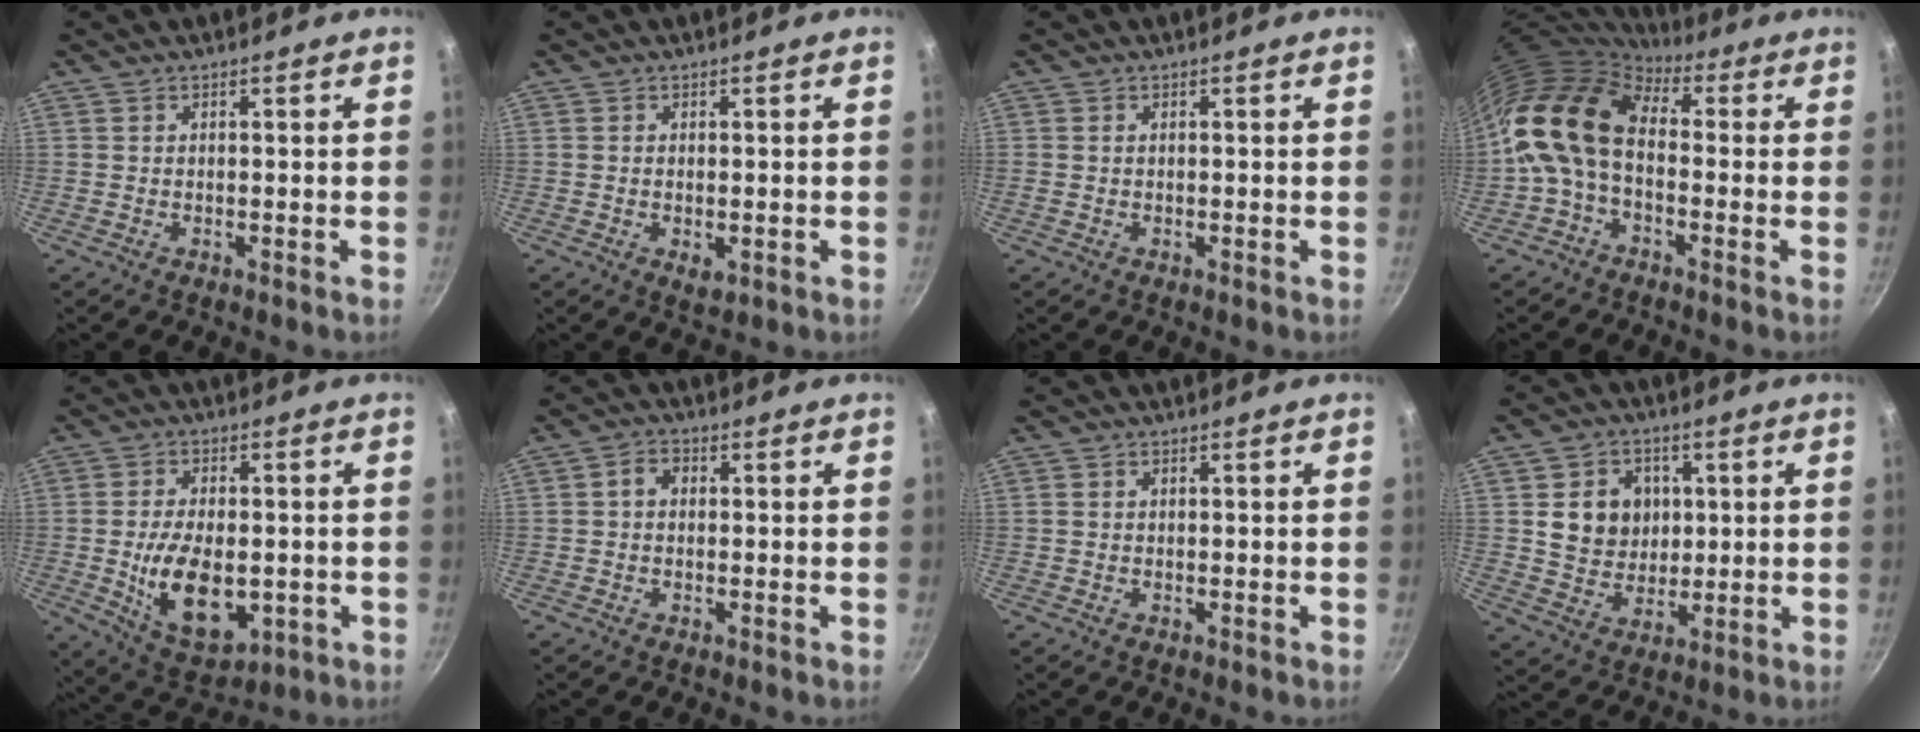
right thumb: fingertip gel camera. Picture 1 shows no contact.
{"total": 2.6, "force": [-0.6, 1.4, 2.1], "torque": [-0.033, -0.008, -0.007]}
{"total": 0.5, "force": [0.1, 0.4, 0.3], "torque": [-0.004, 0.003, 0.001]}
{"total": 12.6, "force": [-0.5, 8.2, 9.5], "torque": [-0.163, 0.028, -0.029]}
{"total": 14.6, "force": [-2.3, 8.3, 11.8], "torque": [-0.183, -0.005, -0.023]}
{"total": 3.0, "force": [0.3, 2.3, 1.8], "torque": [-0.025, 0.007, -0.002]}
{"total": 0.5, "force": [0.1, 0.5, 0.2], "torque": [-0.002, 0.004, 0.001]}
{"total": 10.2, "force": [1.8, 8.9, 4.6], "torque": [-0.046, -0.005, 0.034]}